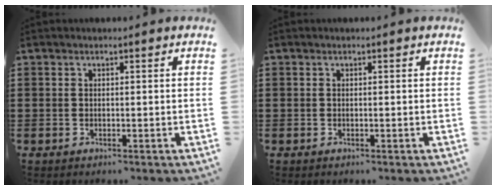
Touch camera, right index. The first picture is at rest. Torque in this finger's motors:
{"motor_torque": [0.98, 0.97, 0.00, 0.00]}